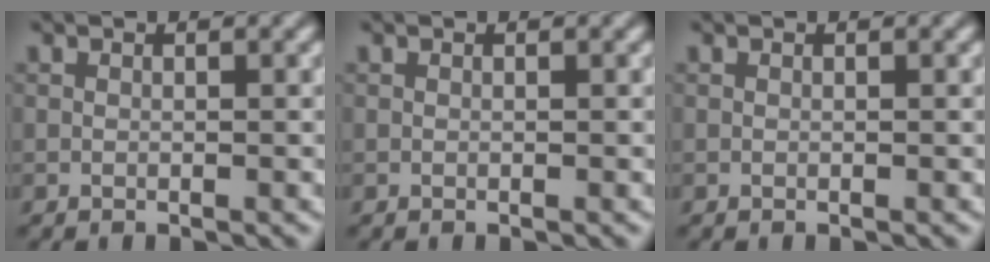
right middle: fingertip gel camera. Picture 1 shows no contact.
{"total": 0.0}
{"total": 0.0}